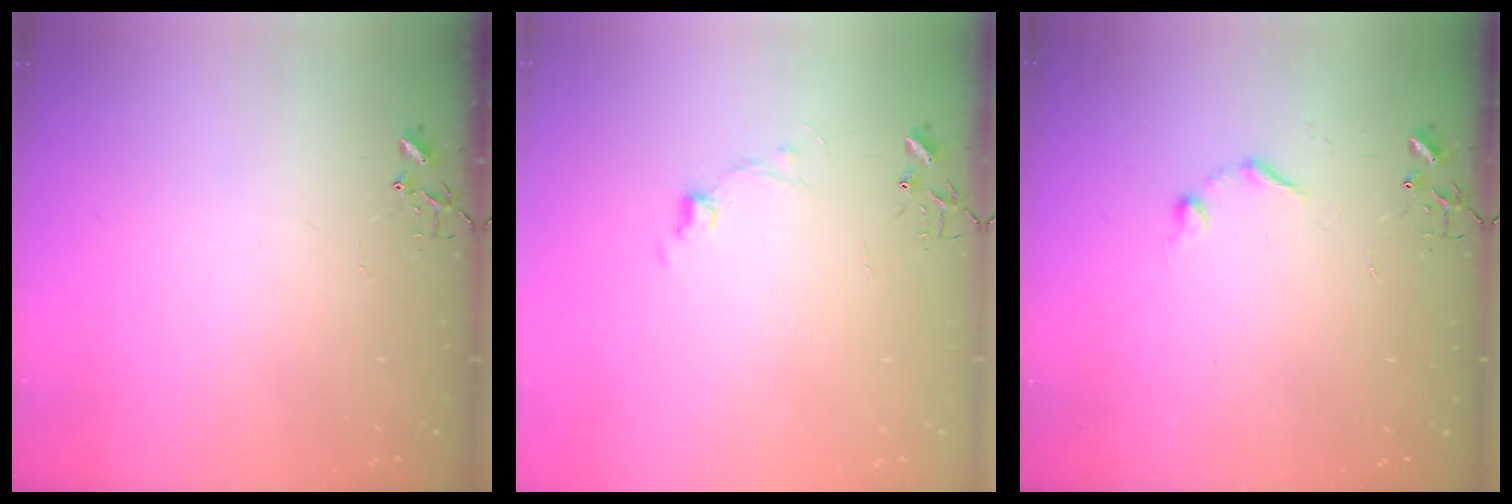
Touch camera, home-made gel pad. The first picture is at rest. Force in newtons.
{"total": 6.8, "press": 6.8, "slide": 0.7}
{"total": 7.1, "press": 7.1, "slide": 0.8}